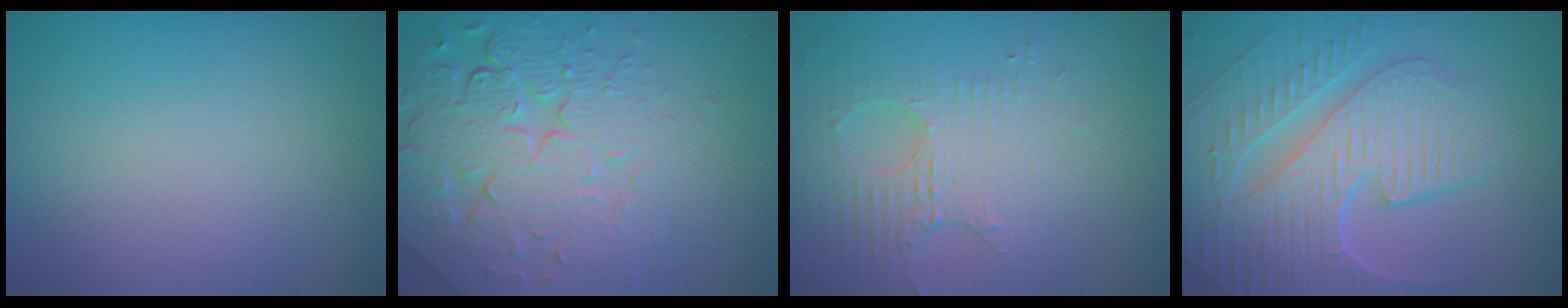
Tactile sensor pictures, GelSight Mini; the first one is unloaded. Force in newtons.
{"total": 7.8, "press": 5.7, "slide": 5.4}
{"total": 3.5, "press": 3.2, "slide": 1.5}
{"total": 9.4, "press": 6.4, "slide": 6.9}